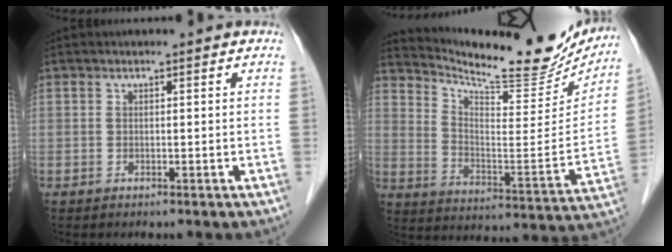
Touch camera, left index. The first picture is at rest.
{"total": 21.0, "force": [19.2, 3.7, 7.8], "torque": [-0.129, -0.054, 0.268]}